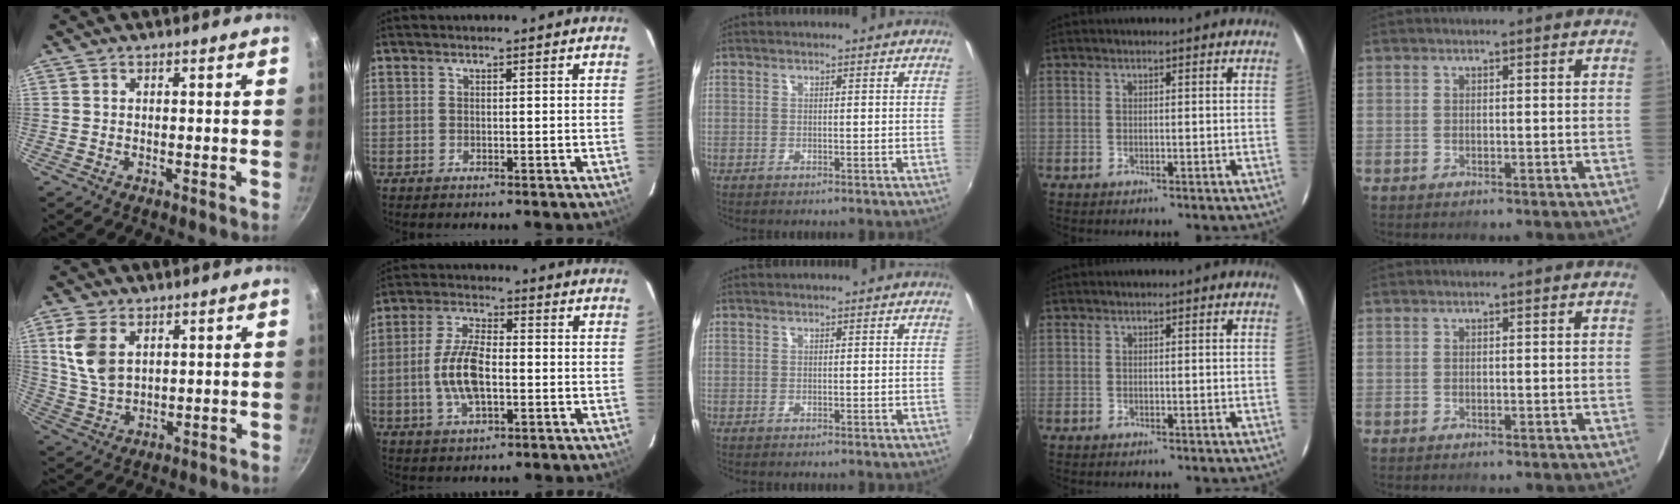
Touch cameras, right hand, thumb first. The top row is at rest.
{"thumb": {"total": 9.3, "force": [3.4, 5.8, 6.4], "torque": [-0.124, -0.017, 0.075]}, "index": {"total": 9.5, "force": [-1.7, 4.1, 8.3], "torque": [-0.172, 0.006, -0.031]}}